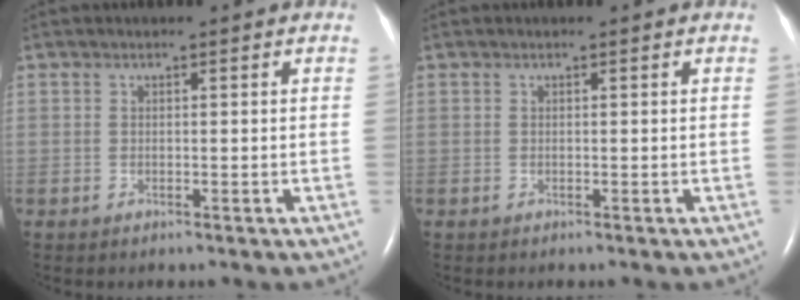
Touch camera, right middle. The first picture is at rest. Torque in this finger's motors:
{"motor_torque": [-0.01, 0.01, 0.00, 0.00]}